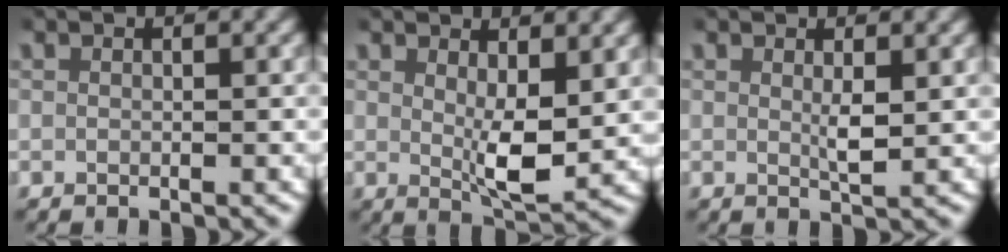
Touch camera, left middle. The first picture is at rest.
{"total": 4.1, "force": [1.7, 1.2, 3.5], "torque": [-0.059, -0.021, 0.033]}
{"total": 1.5, "force": [0.7, 0.1, 1.4], "torque": [-0.024, -0.010, 0.014]}